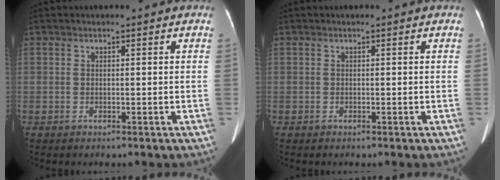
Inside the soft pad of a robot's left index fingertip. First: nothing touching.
{"total": 0.0}